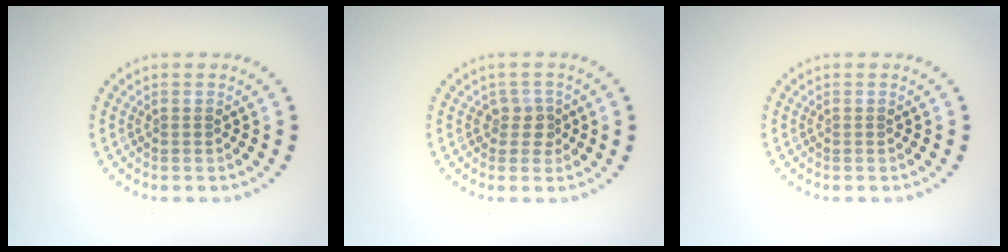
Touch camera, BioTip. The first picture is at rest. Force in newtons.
{"total": 1.7, "press": 1.3, "slide": 1.1}
{"total": 0.0}